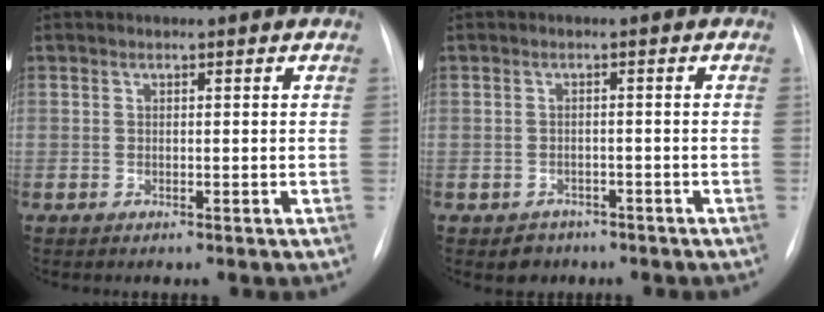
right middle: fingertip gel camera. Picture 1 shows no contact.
{"total": 2.6, "force": [-1.7, 2.0, 0.0], "torque": [-0.005, 0.009, -0.022]}